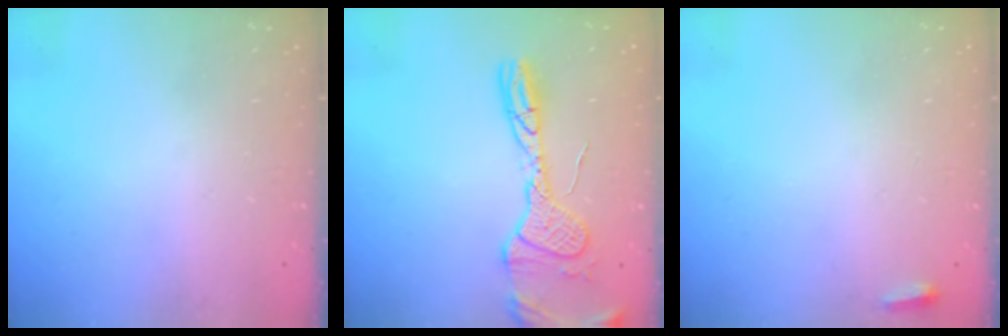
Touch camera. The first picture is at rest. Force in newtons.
{"total": 14.2, "press": 14.2, "slide": 1.3}
{"total": 2.7, "press": 2.6, "slide": 0.9}